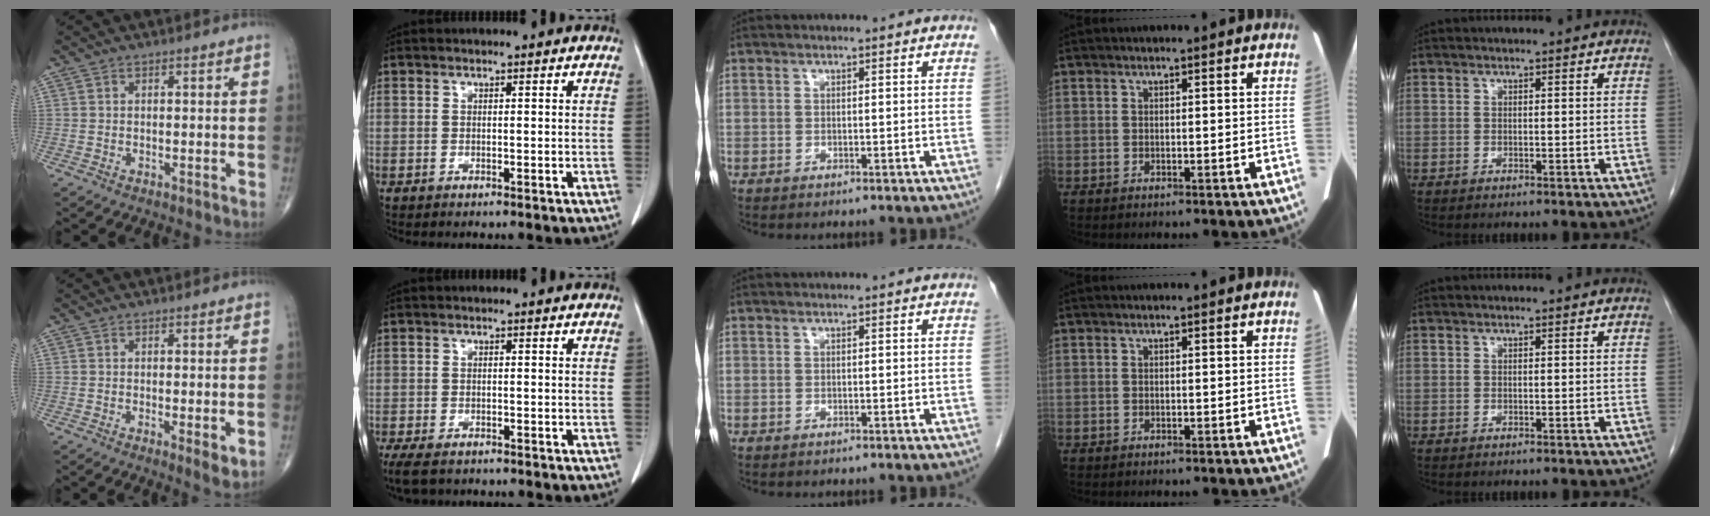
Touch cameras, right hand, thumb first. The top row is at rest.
{"thumb": {"total": 2.9, "force": [-0.3, 0.8, 2.8], "torque": [-0.043, -0.012, -0.005]}, "index": {"total": 5.4, "force": [-4.2, 2.1, 2.8], "torque": [-0.050, -0.012, -0.070]}}